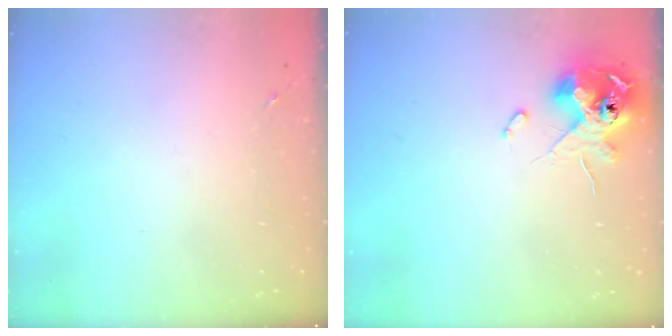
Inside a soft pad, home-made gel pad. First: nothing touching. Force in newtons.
{"total": 11.6, "press": 11.4, "slide": 2.1}